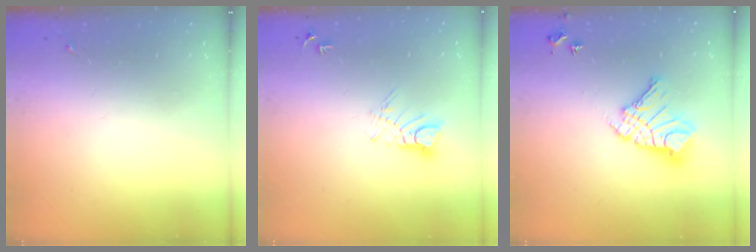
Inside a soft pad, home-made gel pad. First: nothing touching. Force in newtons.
{"total": 5.1, "press": 5.1, "slide": 0.2}
{"total": 14.0, "press": 14.0, "slide": 1.3}